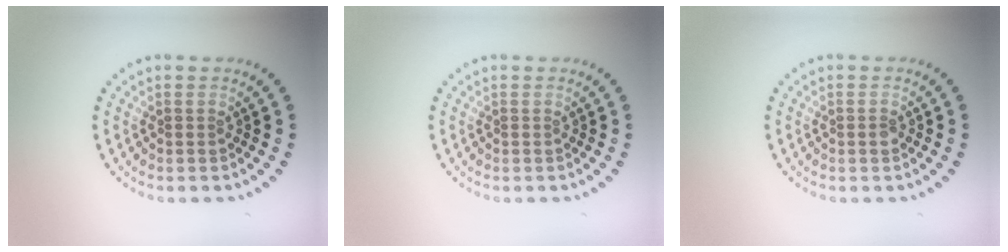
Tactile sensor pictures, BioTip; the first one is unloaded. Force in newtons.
{"total": 0.0}
{"total": 0.7, "press": 0.6, "slide": 0.2}